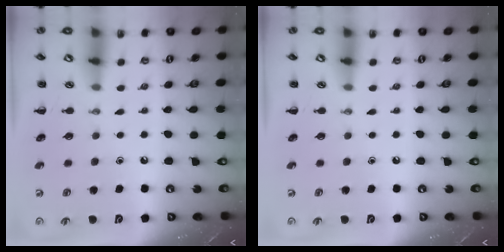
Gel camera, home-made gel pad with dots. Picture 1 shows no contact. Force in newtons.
{"total": 0.0}